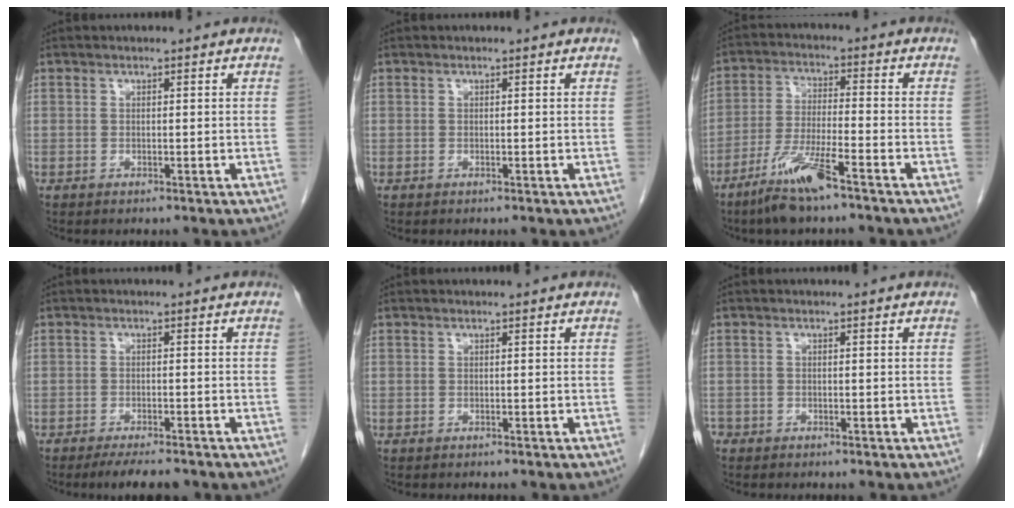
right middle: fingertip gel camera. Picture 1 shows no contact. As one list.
[{"total": 0.0}, {"total": 8.7, "force": [-5.9, 0.5, 6.4], "torque": [-0.134, -0.018, -0.115]}, {"total": 5.1, "force": [-4.2, 0.9, 2.6], "torque": [-0.040, -0.008, -0.066]}, {"total": 0.0}, {"total": 1.4, "force": [-1.1, 0.9, 0.2], "torque": [-0.012, 0.000, -0.019]}]